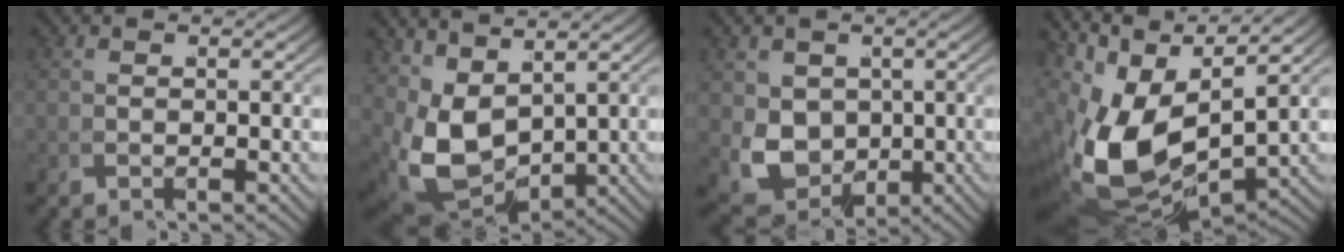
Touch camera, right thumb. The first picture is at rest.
{"total": 9.8, "force": [0.1, 7.0, 6.8], "torque": [-0.176, -0.061, 0.038]}
{"total": 7.3, "force": [-0.2, 5.9, 4.4], "torque": [-0.109, -0.055, 0.027]}
{"total": 13.0, "force": [0.1, 7.9, 10.3], "torque": [-0.234, -0.053, 0.033]}